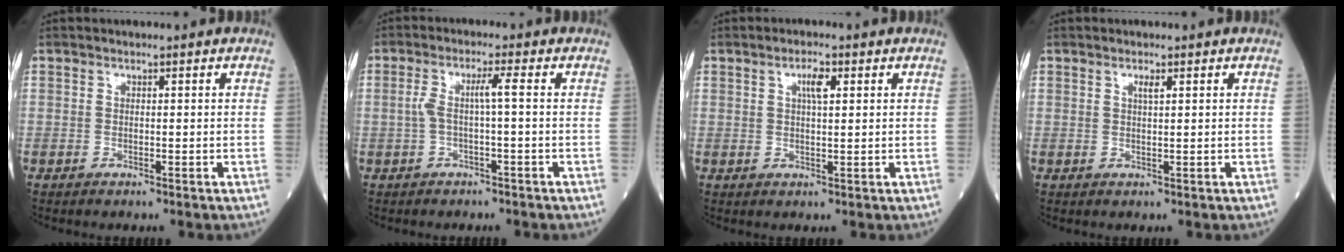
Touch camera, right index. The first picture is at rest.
{"total": 3.3, "force": [-0.3, -0.2, 3.3], "torque": [-0.067, 0.016, 0.001]}
{"total": 2.8, "force": [1.1, 0.6, 2.5], "torque": [-0.050, 0.002, 0.021]}
{"total": 1.1, "force": [0.6, 0.0, 0.9], "torque": [-0.021, -0.002, 0.012]}